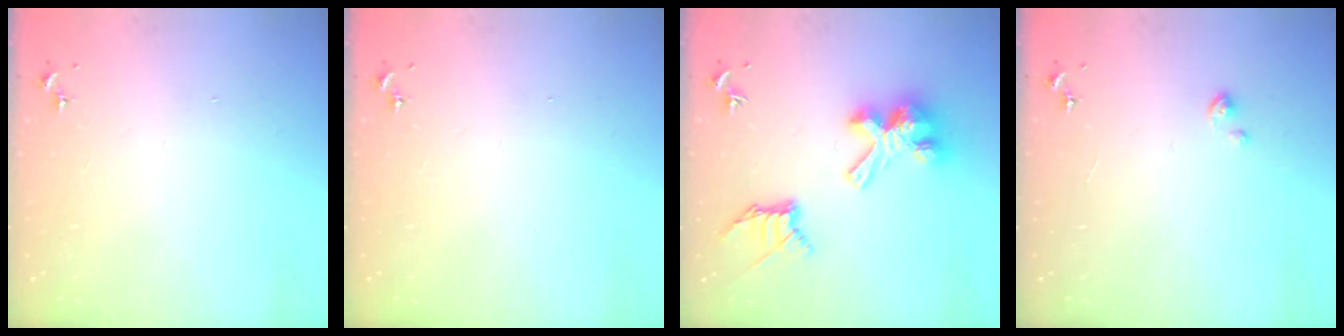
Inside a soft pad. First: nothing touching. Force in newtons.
{"total": 0.0}
{"total": 18.2, "press": 18.2, "slide": 1.1}
{"total": 1.4, "press": 1.4, "slide": 0.1}